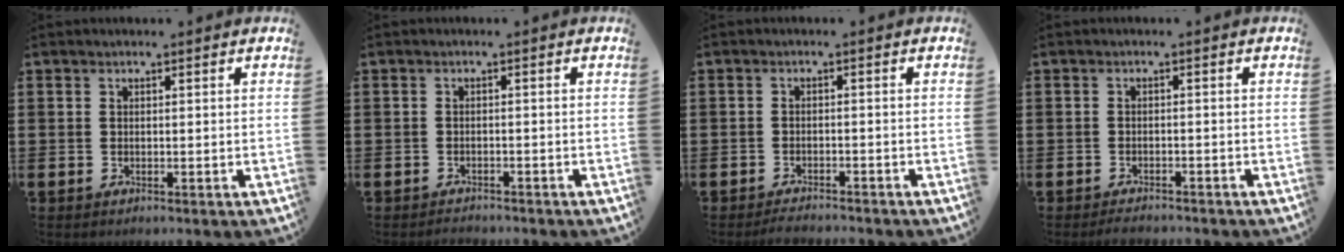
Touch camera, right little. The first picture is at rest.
{"total": 1.0, "force": [-1.0, 0.0, -0.1], "torque": [-0.002, 0.001, -0.022]}
{"total": 1.6, "force": [-1.6, 0.0, 0.2], "torque": [-0.007, 0.003, -0.032]}
{"total": 1.3, "force": [-1.3, 0.1, 0.2], "torque": [-0.007, 0.001, -0.026]}